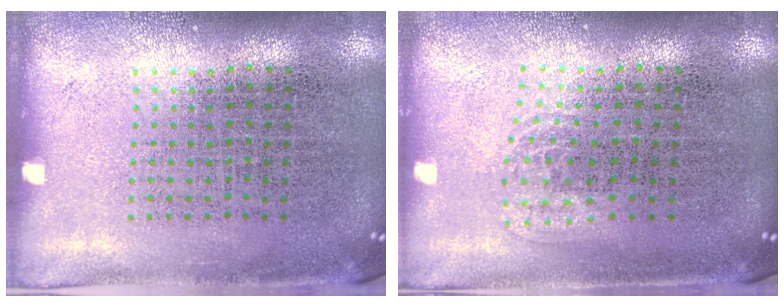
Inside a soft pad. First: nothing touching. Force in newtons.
{"total": 1.0, "press": 0.7, "slide": 0.8}